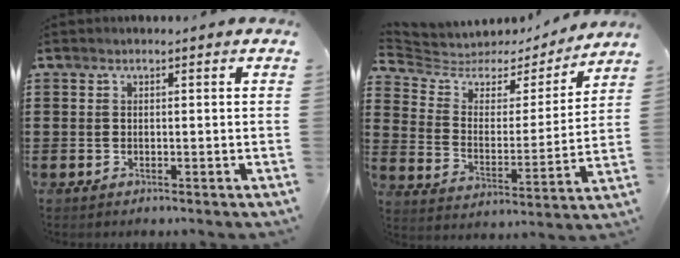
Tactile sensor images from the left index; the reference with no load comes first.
{"total": 4.7, "force": [3.8, 2.5, 1.1], "torque": [-0.053, -0.024, 0.059]}